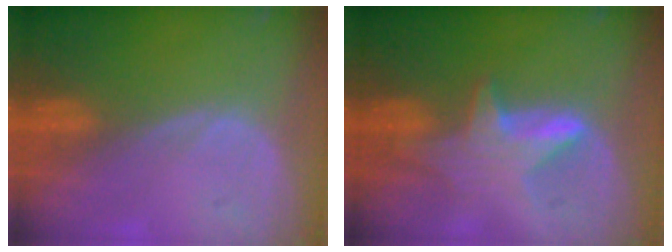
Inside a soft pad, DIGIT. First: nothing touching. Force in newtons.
{"total": 5.9, "press": 5.8, "slide": 0.8}